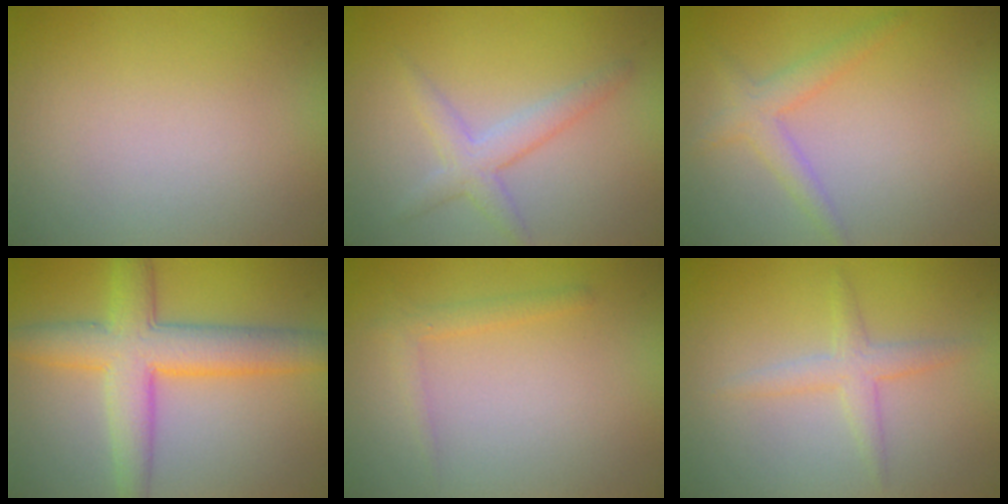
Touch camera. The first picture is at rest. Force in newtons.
{"total": 2.2, "press": 2.2, "slide": 0.2}
{"total": 2.3, "press": 2.3, "slide": 0.1}
{"total": 6.9, "press": 6.9, "slide": 0.1}
{"total": 1.3, "press": 1.3, "slide": 0.1}
{"total": 2.2, "press": 2.2, "slide": 0.1}